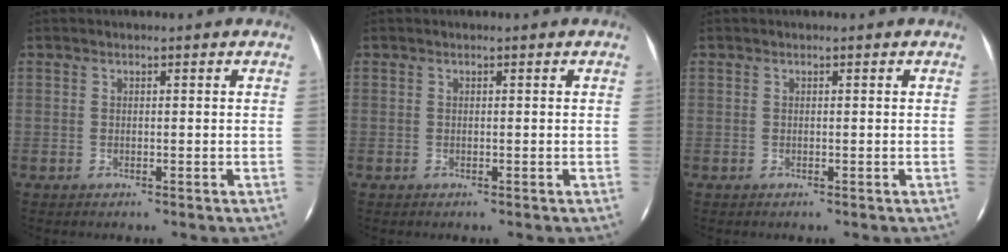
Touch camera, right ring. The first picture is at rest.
{"total": 0.0}
{"total": 0.0}